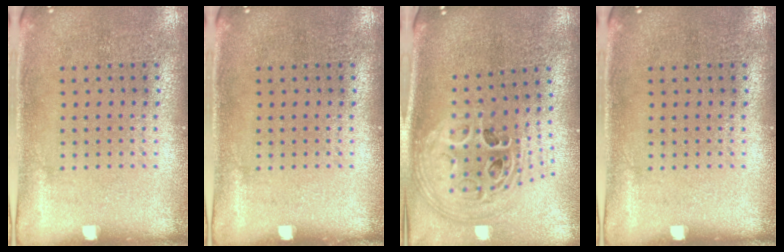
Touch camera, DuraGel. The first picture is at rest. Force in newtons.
{"total": 0.0}
{"total": 3.0, "press": 2.0, "slide": 2.2}
{"total": 0.0}